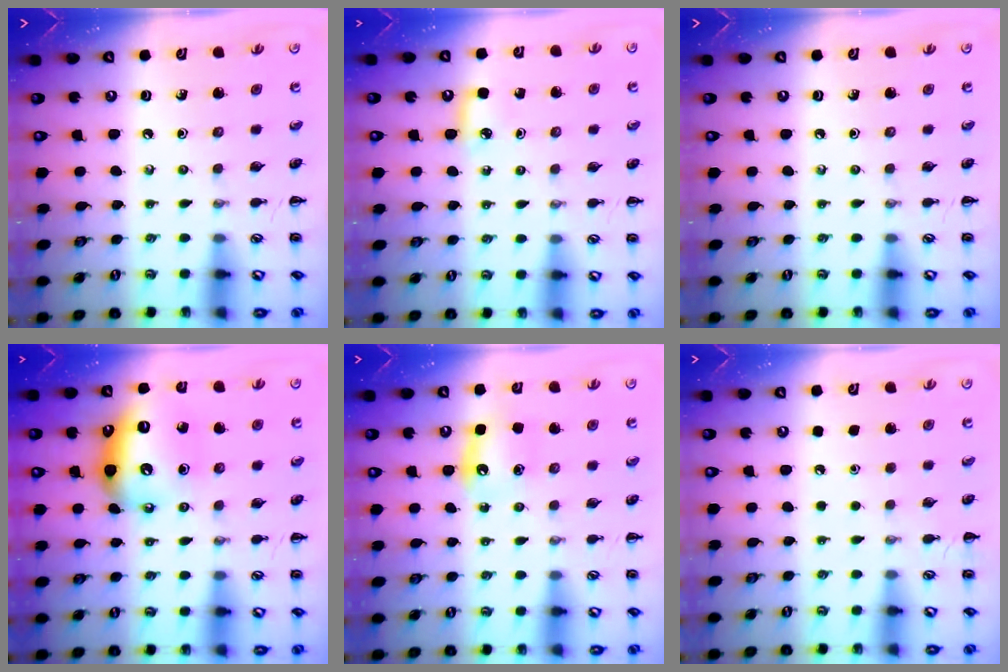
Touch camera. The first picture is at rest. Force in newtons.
{"total": 4.4, "press": 4.1, "slide": 1.6}
{"total": 0.0}
{"total": 11.6, "press": 11.6, "slide": 1.2}
{"total": 6.7, "press": 6.3, "slide": 2.2}
{"total": 1.8, "press": 1.8, "slide": 0.1}